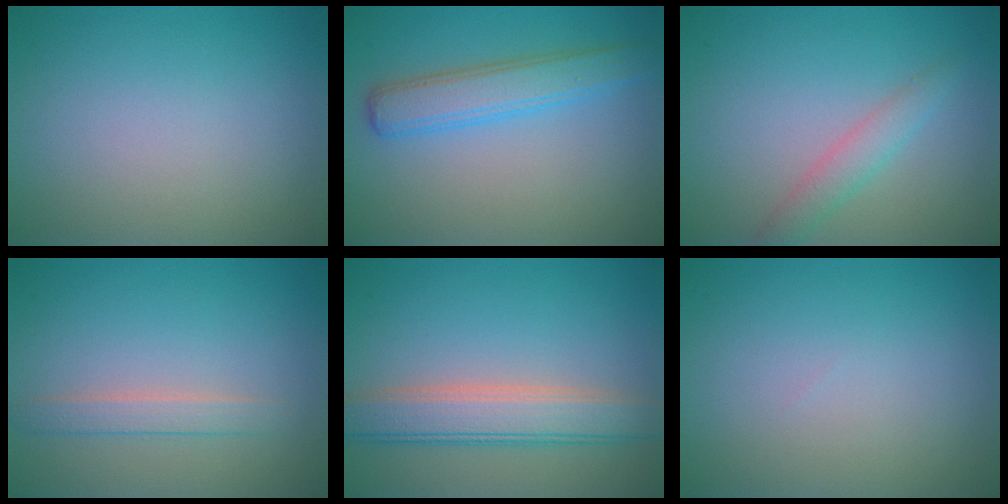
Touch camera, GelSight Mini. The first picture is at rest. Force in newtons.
{"total": 4.0, "press": 4.0, "slide": 0.0}
{"total": 2.1, "press": 2.1, "slide": 0.0}
{"total": 1.8, "press": 1.8, "slide": 0.2}
{"total": 5.0, "press": 5.0, "slide": 0.1}
{"total": 0.0}